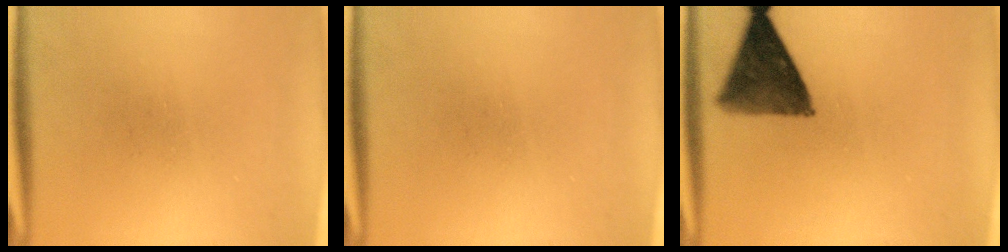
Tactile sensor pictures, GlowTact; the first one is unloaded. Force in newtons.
{"total": 0.0}
{"total": 10.5}